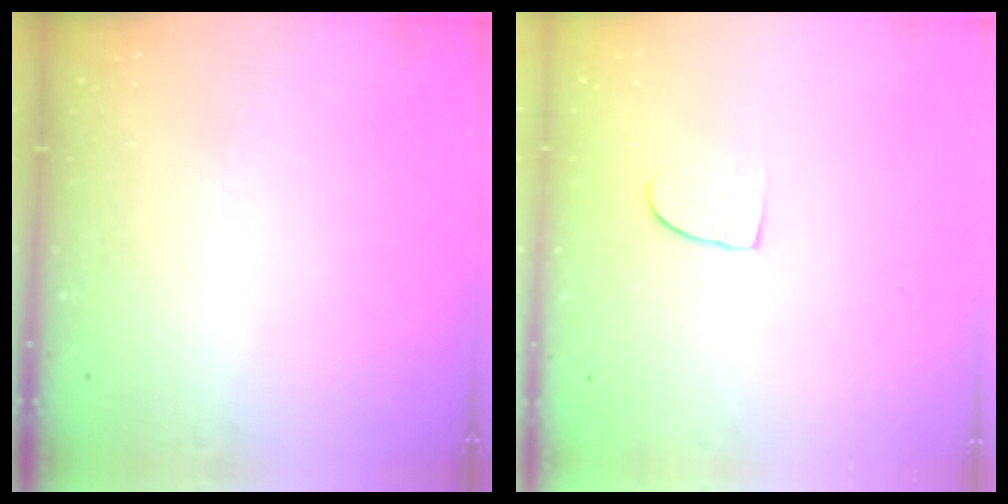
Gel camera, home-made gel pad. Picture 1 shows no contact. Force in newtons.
{"total": 7.3, "press": 7.2, "slide": 0.5}